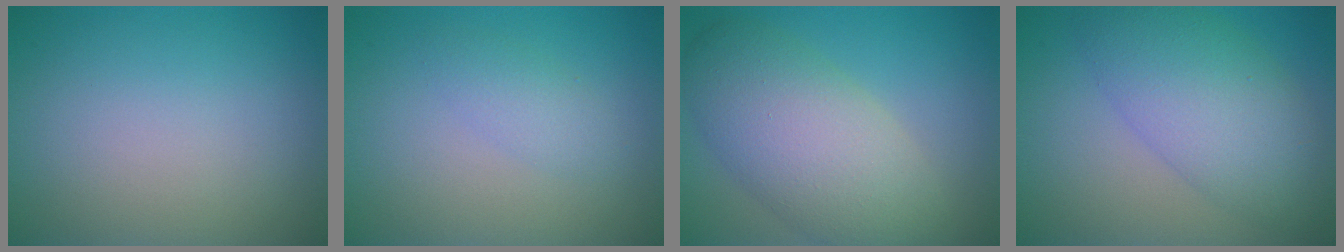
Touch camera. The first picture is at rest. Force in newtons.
{"total": 1.7, "press": 1.7, "slide": 0.0}
{"total": 8.3, "press": 8.3, "slide": 0.7}
{"total": 6.8, "press": 6.8, "slide": 0.1}